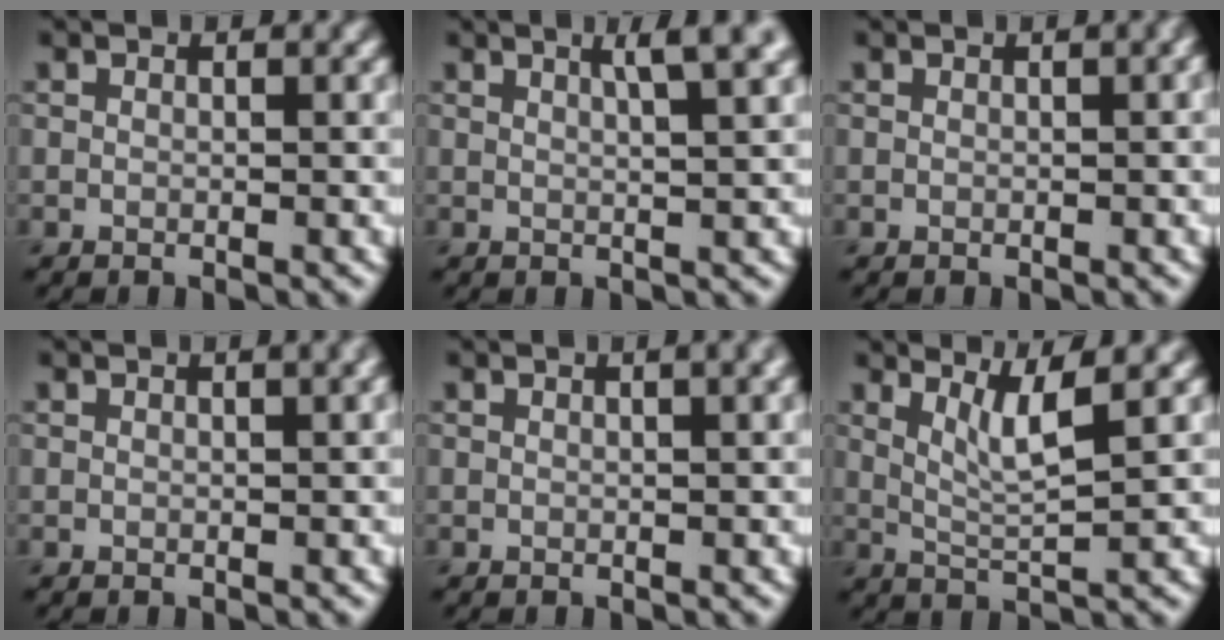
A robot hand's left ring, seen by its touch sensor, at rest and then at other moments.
{"total": 3.8, "force": [2.0, 0.9, 3.1], "torque": [-0.025, 0.016, 0.015]}
{"total": 1.0, "force": [0.4, 0.2, 0.9], "torque": [-0.006, 0.012, 0.004]}
{"total": 1.8, "force": [0.8, 0.6, 1.5], "torque": [-0.013, 0.005, 0.005]}
{"total": 2.3, "force": [1.0, 0.7, 1.9], "torque": [-0.016, 0.004, 0.007]}
{"total": 3.4, "force": [1.6, 0.5, 2.9], "torque": [-0.053, -0.006, 0.037]}